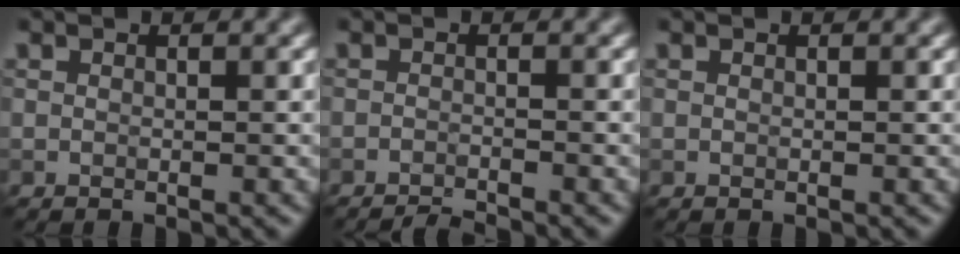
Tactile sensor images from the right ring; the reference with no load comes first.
{"total": 2.2, "force": [-2.0, 0.3, 0.8], "torque": [-0.005, 0.001, -0.039]}
{"total": 0.0}